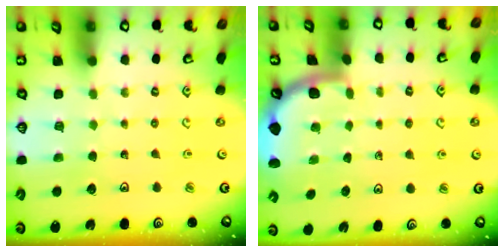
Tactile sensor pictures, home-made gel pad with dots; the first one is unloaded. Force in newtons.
{"total": 1.7, "press": 1.7, "slide": 0.1}